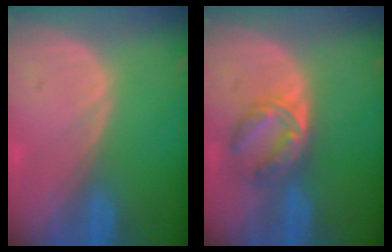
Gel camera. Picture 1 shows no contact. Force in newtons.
{"total": 5.9, "press": 5.6, "slide": 1.9}